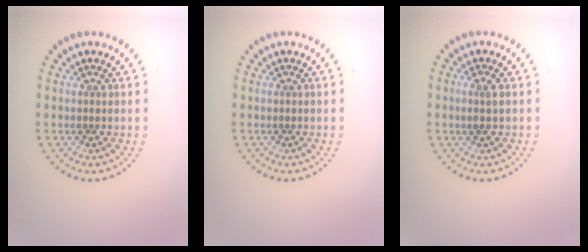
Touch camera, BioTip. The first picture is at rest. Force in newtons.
{"total": 0.0}
{"total": 1.4, "press": 1.3, "slide": 0.6}